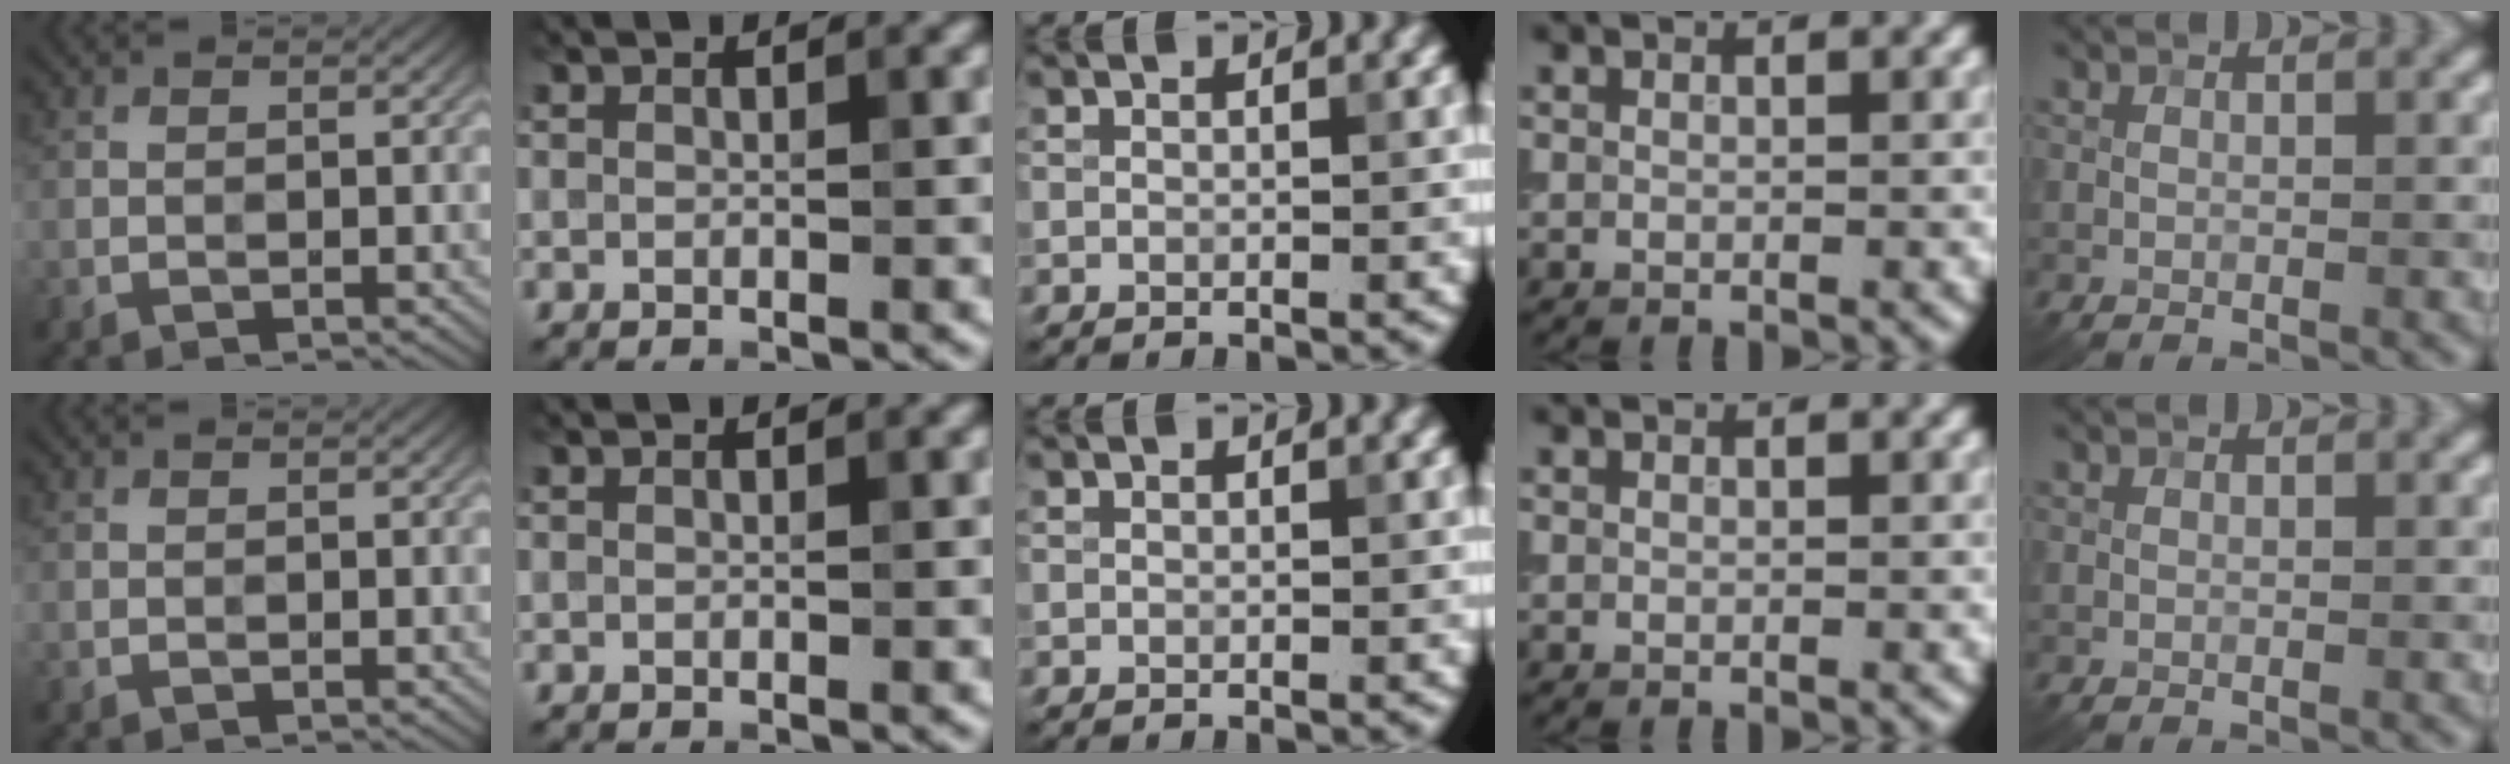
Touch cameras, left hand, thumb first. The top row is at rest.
{}